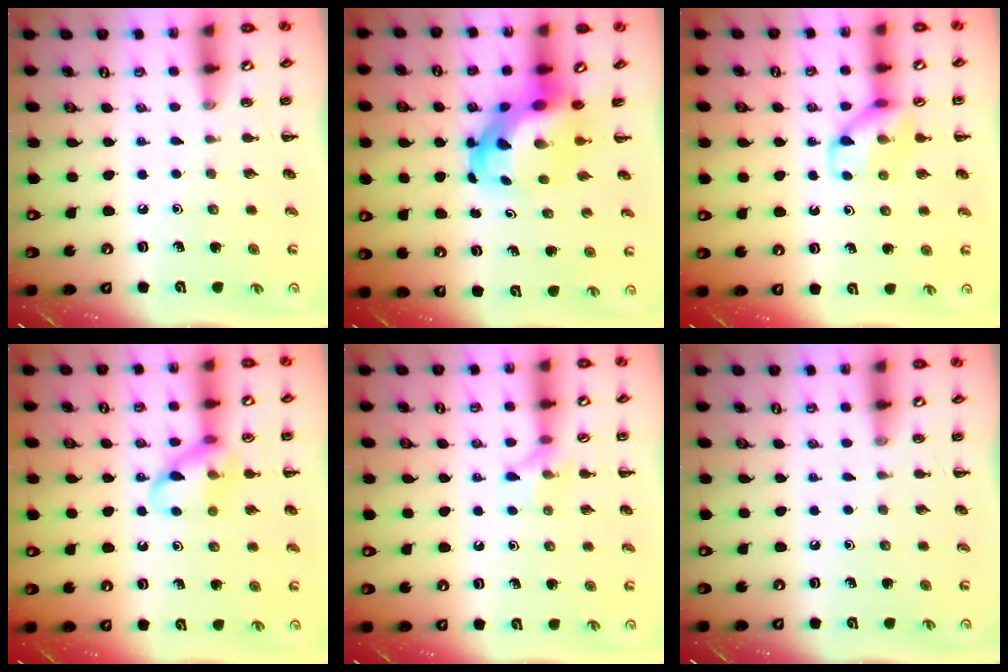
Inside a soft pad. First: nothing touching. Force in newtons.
{"total": 6.4, "press": 6.1, "slide": 1.9}
{"total": 10.4, "press": 10.3, "slide": 1.2}
{"total": 11.5, "press": 11.4, "slide": 1.3}
{"total": 6.7, "press": 6.7, "slide": 0.8}
{"total": 0.0}